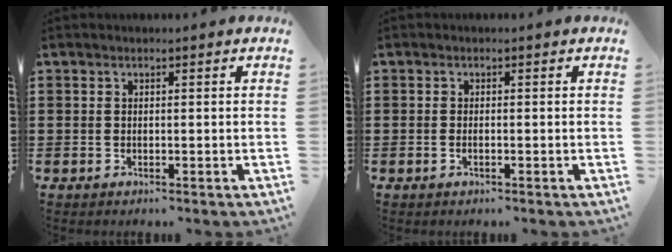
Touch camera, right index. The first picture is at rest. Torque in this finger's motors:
{"motor_torque": [-1.13, 1.01, -0.04, -0.01]}